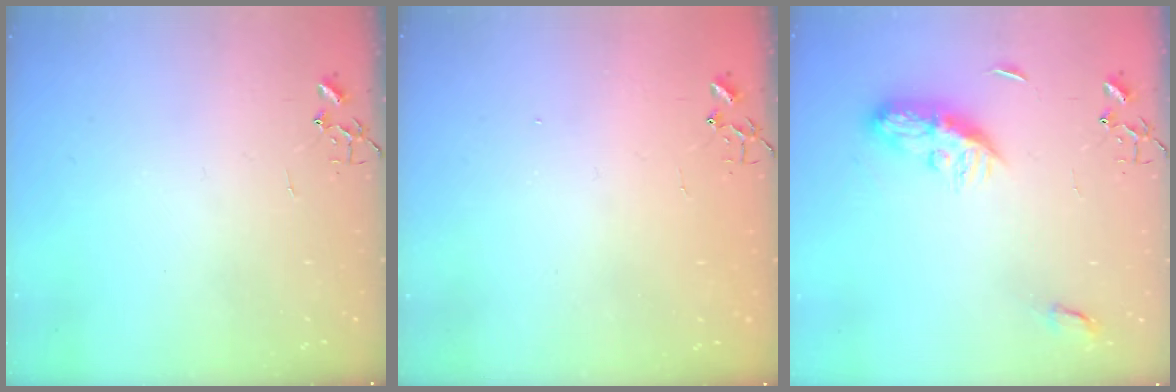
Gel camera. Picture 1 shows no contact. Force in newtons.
{"total": 1.4, "press": 1.4, "slide": 0.3}
{"total": 9.0, "press": 9.0, "slide": 0.1}